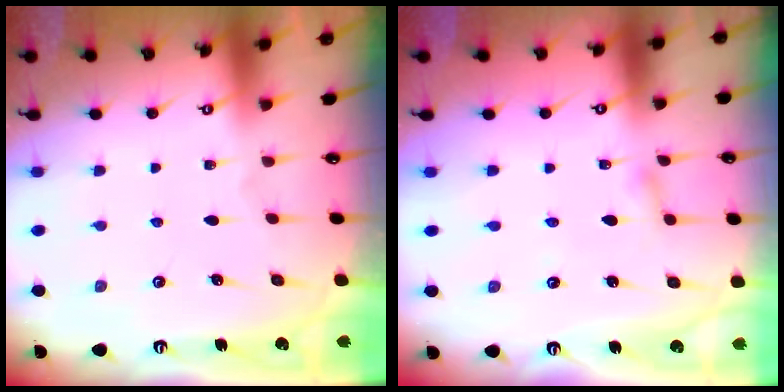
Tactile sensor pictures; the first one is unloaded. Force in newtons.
{"total": 1.7, "press": 1.7, "slide": 0.2}